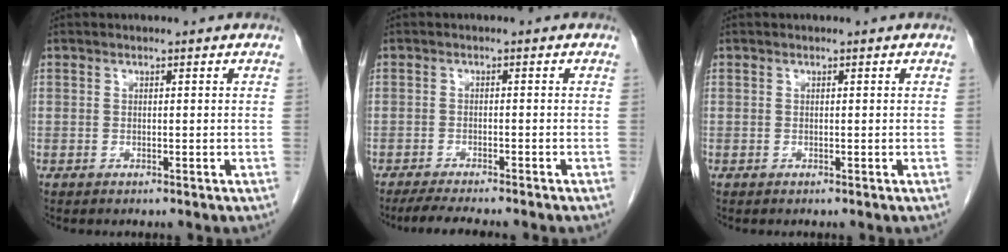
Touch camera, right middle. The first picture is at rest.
{"total": 6.1, "force": [-5.3, 0.2, 3.1], "torque": [-0.049, -0.018, -0.082]}
{"total": 0.0}